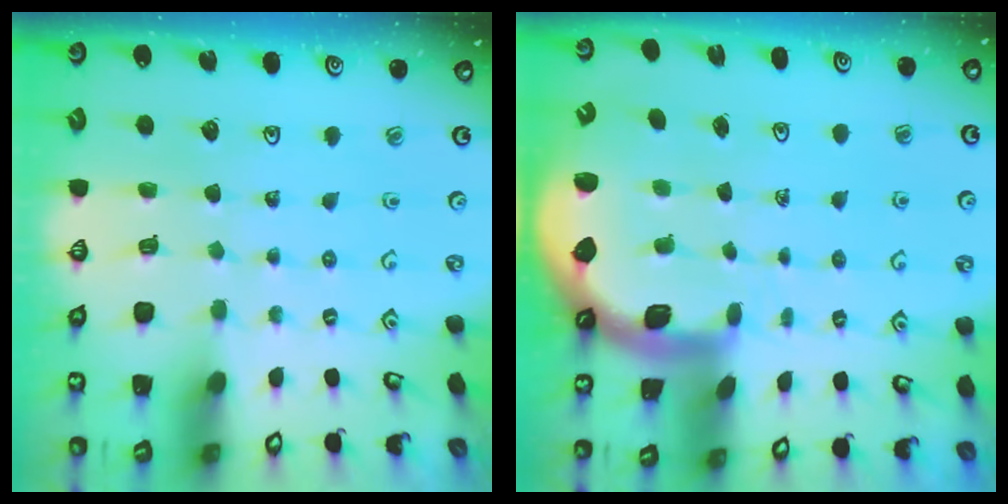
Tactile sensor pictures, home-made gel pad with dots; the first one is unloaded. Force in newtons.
{"total": 3.5, "press": 2.4, "slide": 2.6}